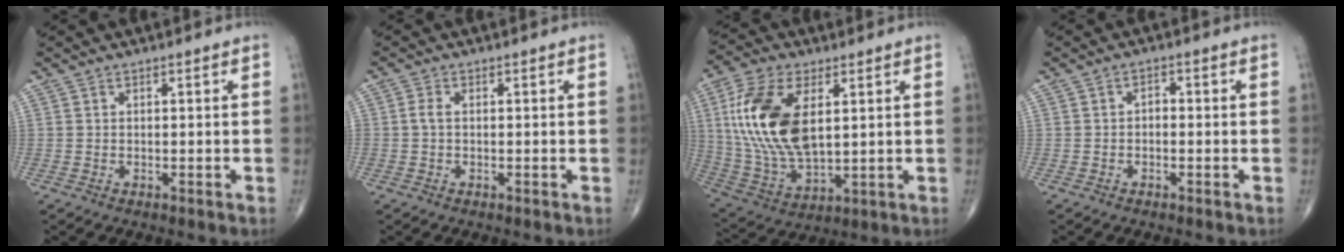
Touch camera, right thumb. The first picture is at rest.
{"total": 1.7, "force": [0.0, 0.9, 1.4], "torque": [-0.028, 0.001, -0.002]}
{"total": 18.9, "force": [4.2, 9.9, 15.6], "torque": [-0.315, -0.014, 0.084]}
{"total": 1.5, "force": [-0.4, 1.0, 1.0], "torque": [-0.005, 0.009, -0.011]}